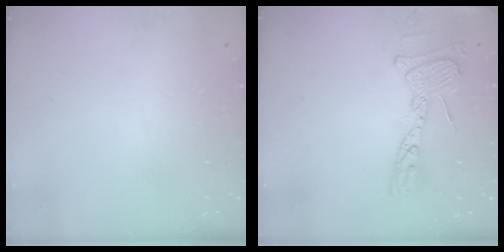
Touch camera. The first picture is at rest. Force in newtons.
{"total": 15.7, "press": 15.6, "slide": 1.4}